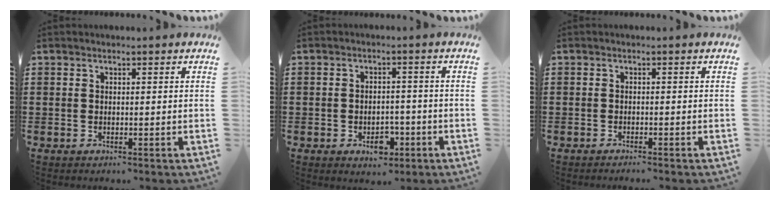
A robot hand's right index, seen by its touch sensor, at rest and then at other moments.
{"total": 4.7, "force": [-2.2, 2.7, 3.0], "torque": [-0.040, 0.005, -0.040]}
{"total": 0.9, "force": [-0.9, -0.1, 0.1], "torque": [-0.003, 0.000, -0.018]}